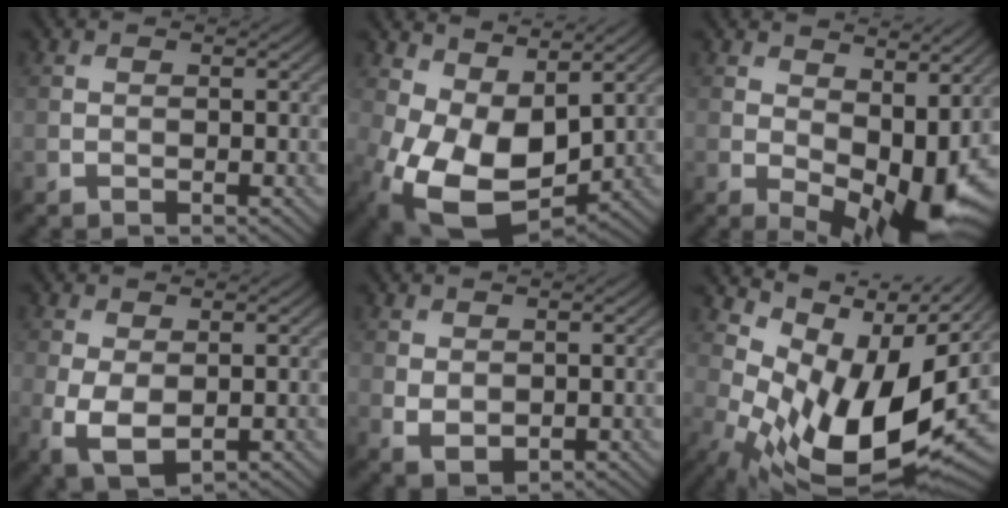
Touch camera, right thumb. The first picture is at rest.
{"total": 11.5, "force": [-0.2, 7.0, 9.1], "torque": [-0.202, -0.024, 0.003]}
{"total": 10.8, "force": [1.1, 6.0, 9.0], "torque": [-0.125, -0.018, 0.031]}
{"total": 5.0, "force": [-0.9, 2.9, 4.0], "torque": [-0.107, -0.016, -0.012]}
{"total": 2.3, "force": [0.4, 1.6, 1.6], "torque": [-0.038, -0.008, 0.014]}
{"total": 14.9, "force": [1.1, 8.3, 12.3], "torque": [-0.237, -0.028, 0.038]}